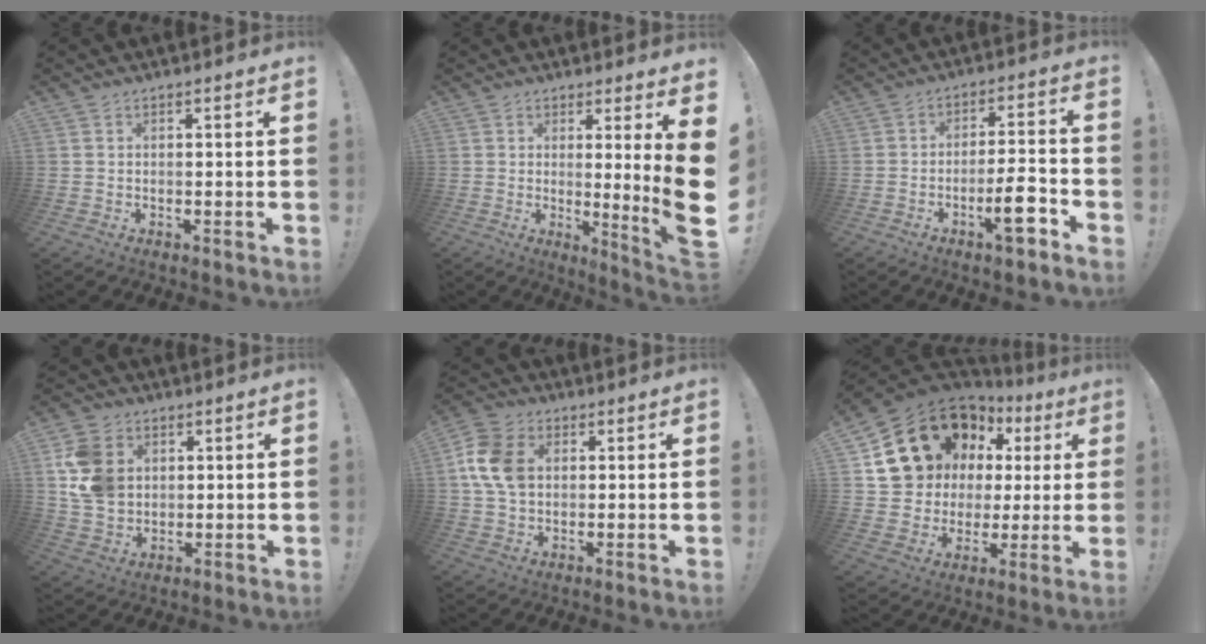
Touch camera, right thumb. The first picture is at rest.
{"total": 9.4, "force": [0.8, -1.6, 9.2], "torque": [-0.138, -0.036, 0.007]}
{"total": 9.7, "force": [-4.9, 1.9, 8.1], "torque": [-0.111, 0.021, -0.084]}
{"total": 13.6, "force": [3.5, 10.8, 7.6], "torque": [-0.139, -0.009, 0.071]}
{"total": 12.8, "force": [2.6, 9.7, 8.1], "torque": [-0.151, 0.005, 0.050]}
{"total": 18.9, "force": [9.6, 14.0, 8.3], "torque": [-0.123, -0.064, 0.205]}